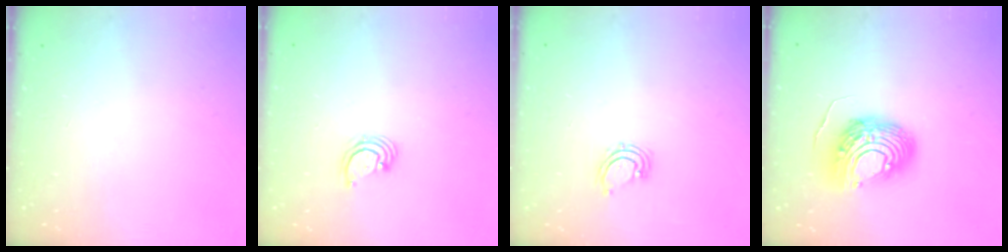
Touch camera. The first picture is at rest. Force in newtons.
{"total": 2.6, "press": 2.6, "slide": 0.3}
{"total": 2.9, "press": 2.9, "slide": 0.4}
{"total": 12.0, "press": 11.9, "slide": 1.3}